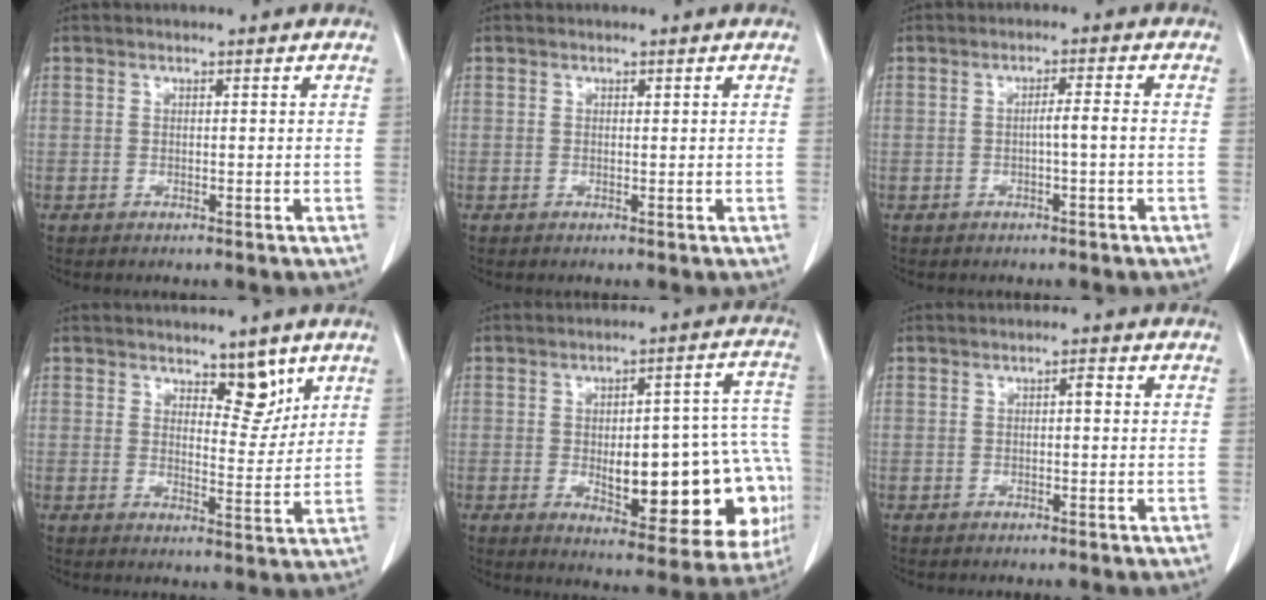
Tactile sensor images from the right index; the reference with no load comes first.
{"total": 0.0}
{"total": 2.3, "force": [-0.5, -0.2, 2.2], "torque": [-0.034, 0.003, -0.008]}
{"total": 5.0, "force": [3.4, 2.0, 2.9], "torque": [-0.033, -0.009, 0.053]}
{"total": 21.3, "force": [-4.0, 7.3, 19.7], "torque": [-0.169, 0.037, -0.022]}
{"total": 1.0, "force": [0.1, 0.3, 1.0], "torque": [-0.015, 0.004, 0.001]}